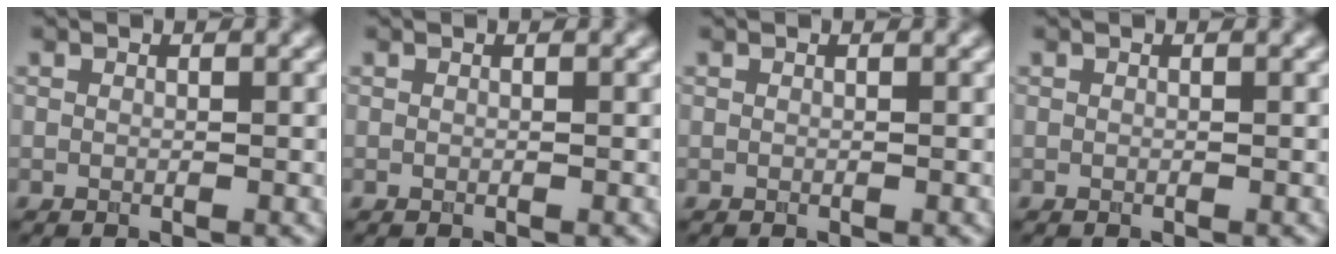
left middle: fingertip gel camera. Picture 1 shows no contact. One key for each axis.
{"total": 0.0}
{"total": 0.0}
{"total": 0.0}